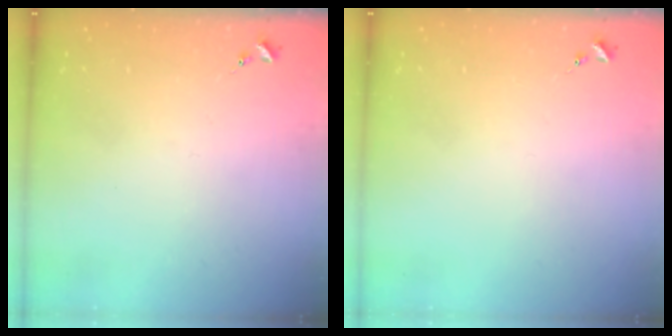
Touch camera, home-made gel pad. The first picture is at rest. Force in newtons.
{"total": 0.0}